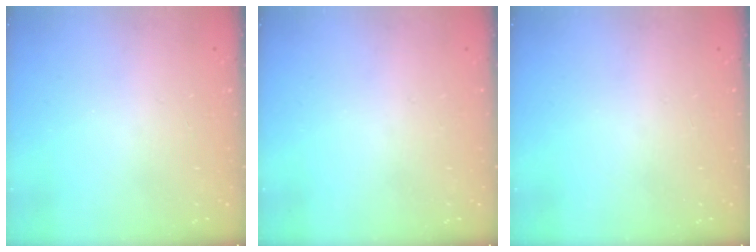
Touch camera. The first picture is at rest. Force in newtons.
{"total": 0.0}
{"total": 0.0}